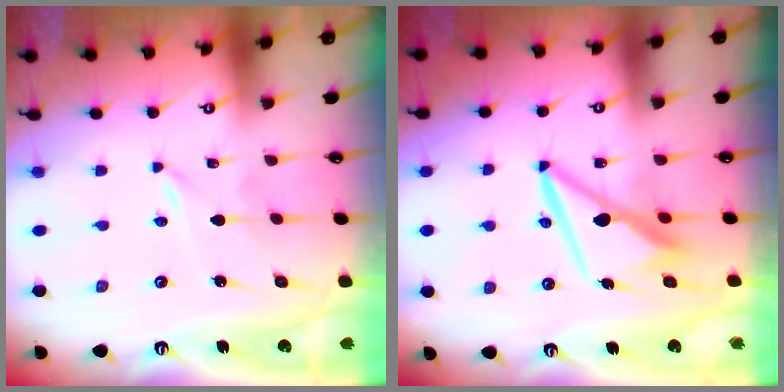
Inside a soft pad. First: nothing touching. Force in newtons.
{"total": 9.9, "press": 9.8, "slide": 1.6}